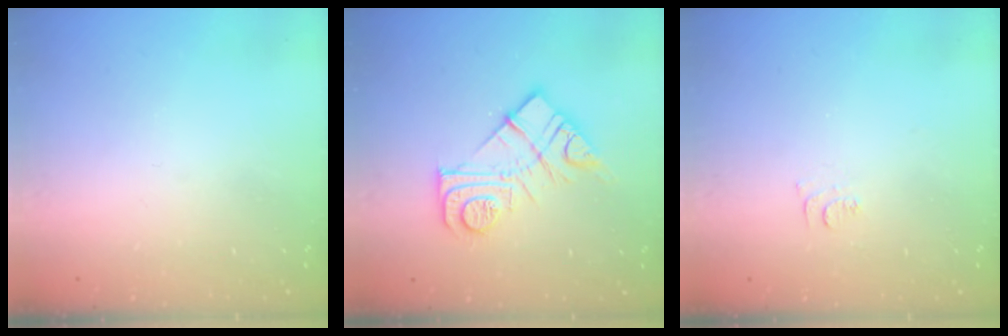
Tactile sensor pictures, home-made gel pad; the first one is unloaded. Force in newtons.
{"total": 13.9, "press": 13.8, "slide": 0.9}
{"total": 4.5, "press": 4.5, "slide": 0.7}